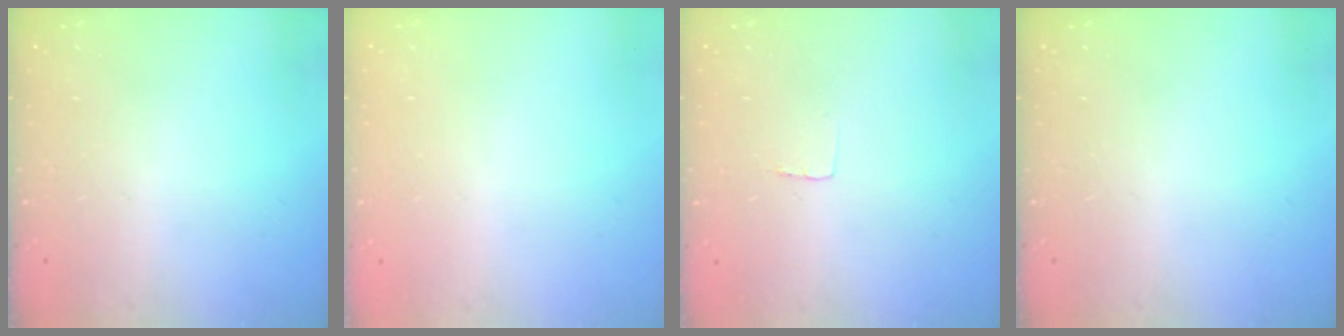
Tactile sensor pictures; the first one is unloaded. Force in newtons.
{"total": 0.0}
{"total": 2.3, "press": 2.3, "slide": 0.1}
{"total": 0.0}